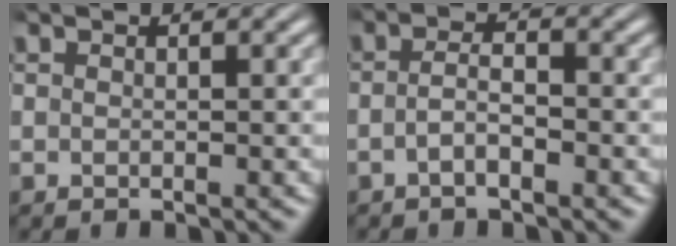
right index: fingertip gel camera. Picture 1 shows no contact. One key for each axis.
{"total": 2.4, "fx": -1.5, "fy": 0.7, "fz": 1.7, "tx": -0.035, "ty": -0.007, "tz": -0.026}